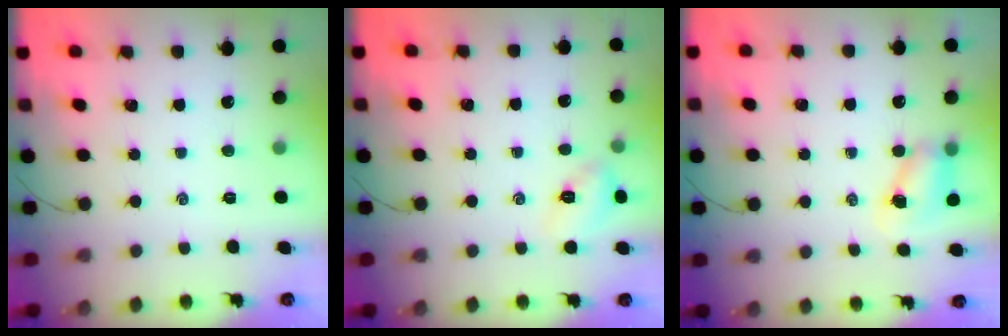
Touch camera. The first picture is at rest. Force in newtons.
{"total": 6.3, "press": 6.1, "slide": 1.3}
{"total": 6.0, "press": 5.9, "slide": 0.8}